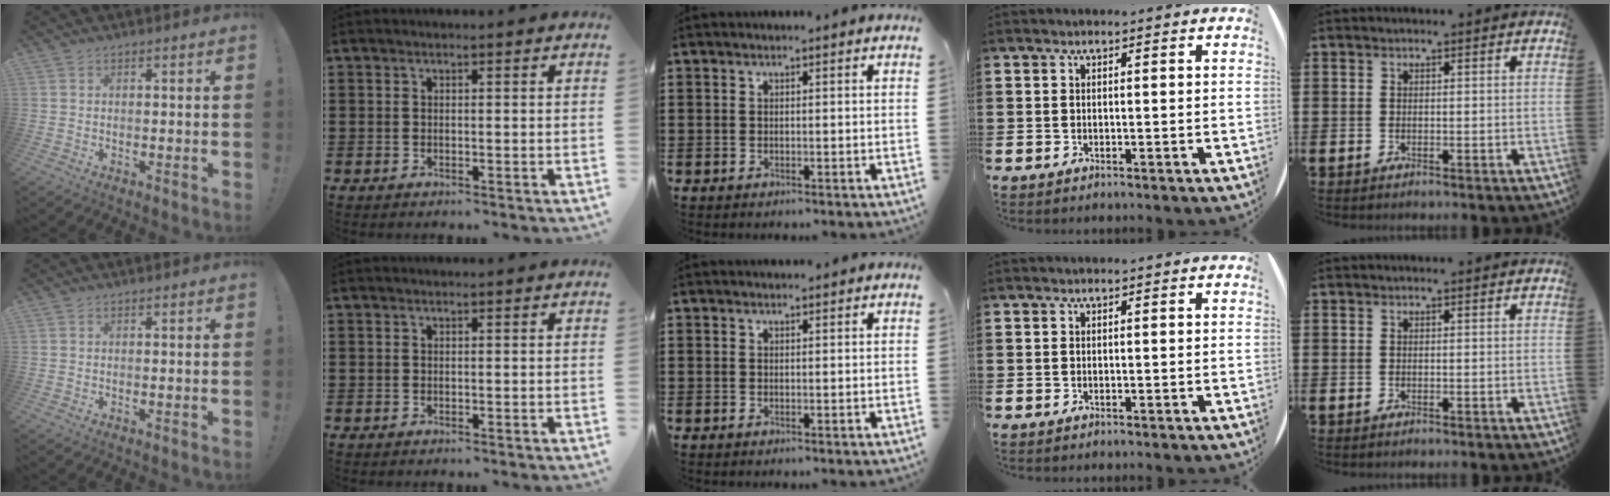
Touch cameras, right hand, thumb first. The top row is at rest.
{}